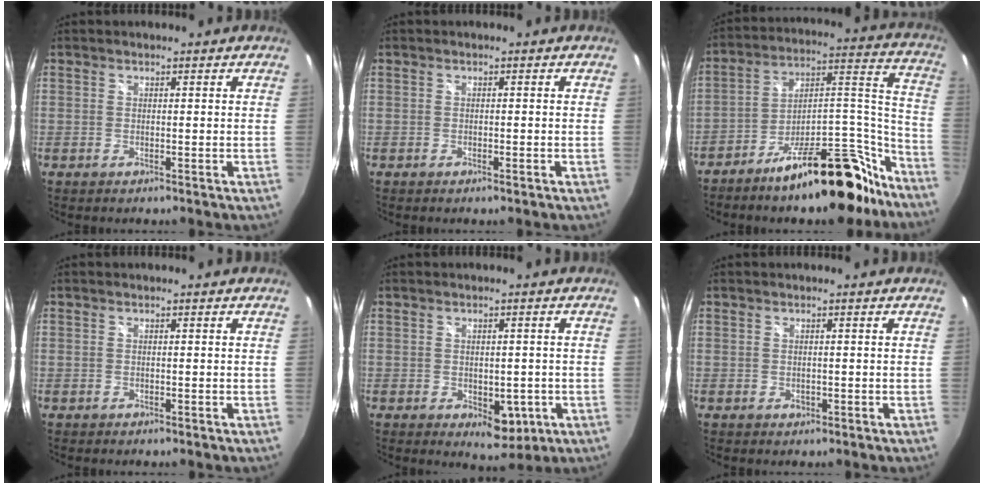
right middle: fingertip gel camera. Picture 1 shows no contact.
{"total": 0.7, "force": [-0.5, 0.1, 0.5], "torque": [-0.008, 0.003, -0.007]}
{"total": 22.0, "force": [-17.1, 6.9, 12.1], "torque": [-0.142, 0.058, -0.246]}
{"total": 0.0}
{"total": 6.4, "force": [-2.2, 3.9, 4.6], "torque": [-0.063, -0.010, -0.021]}
{"total": 1.1, "force": [-0.4, 0.9, 0.5], "torque": [-0.005, -0.002, -0.007]}